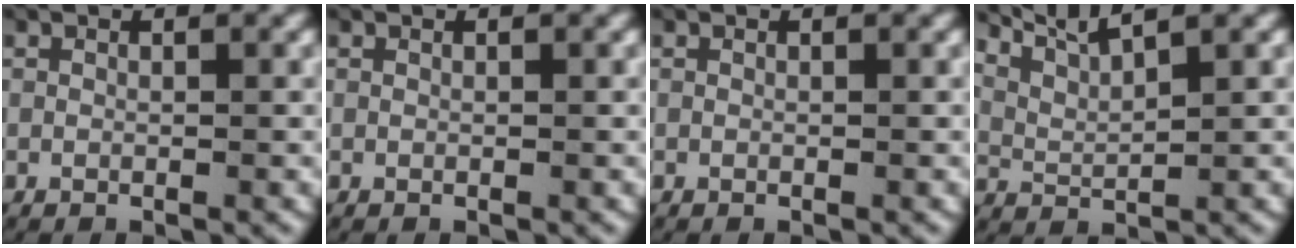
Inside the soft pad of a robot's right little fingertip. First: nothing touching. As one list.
[{"total": 0.0}, {"total": 0.0}, {"total": 4.5, "force": [3.8, 1.3, 1.9], "torque": [-0.045, 0.008, 0.065]}]